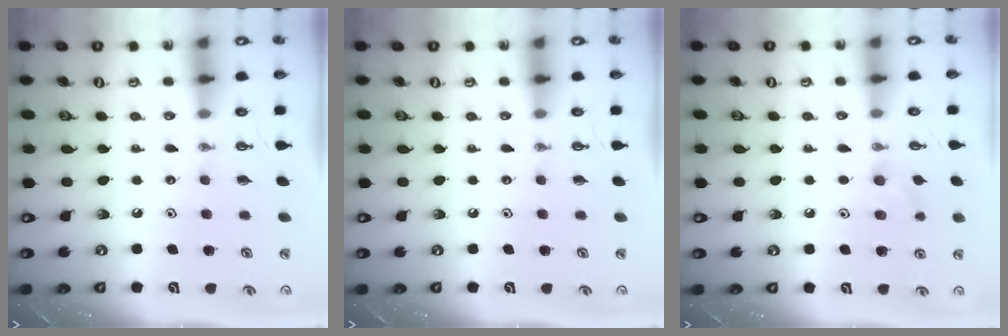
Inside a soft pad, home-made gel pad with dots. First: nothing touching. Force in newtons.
{"total": 0.0}
{"total": 6.9, "press": 6.6, "slide": 2.3}